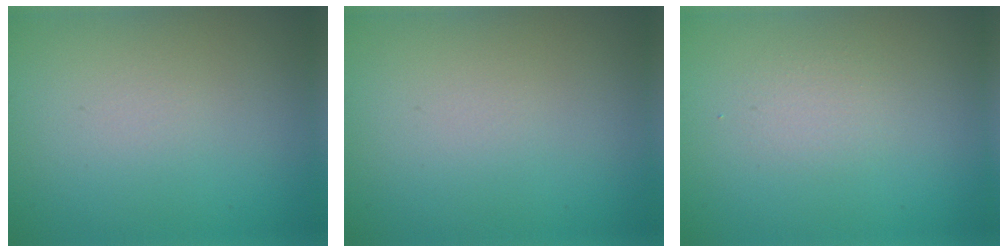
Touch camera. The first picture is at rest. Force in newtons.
{"total": 0.0}
{"total": 1.2, "press": 1.2, "slide": 0.1}